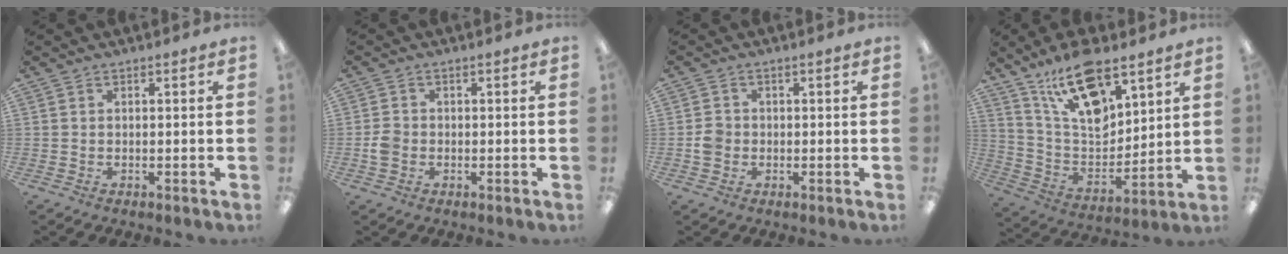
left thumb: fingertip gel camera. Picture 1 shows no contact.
{"total": 2.9, "force": [-0.7, 2.4, 1.5], "torque": [-0.025, 0.006, -0.013]}
{"total": 2.8, "force": [-0.4, 2.6, 1.0], "torque": [-0.018, 0.004, -0.009]}
{"total": 18.1, "force": [11.6, 8.1, 11.2], "torque": [-0.203, -0.062, 0.202]}